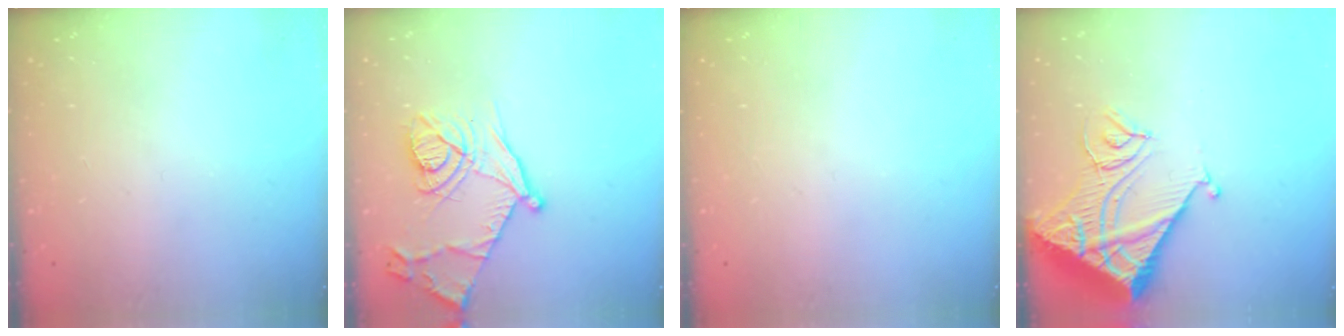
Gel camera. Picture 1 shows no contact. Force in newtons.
{"total": 16.2, "press": 16.2, "slide": 1.4}
{"total": 0.0}
{"total": 14.7, "press": 14.6, "slide": 1.6}